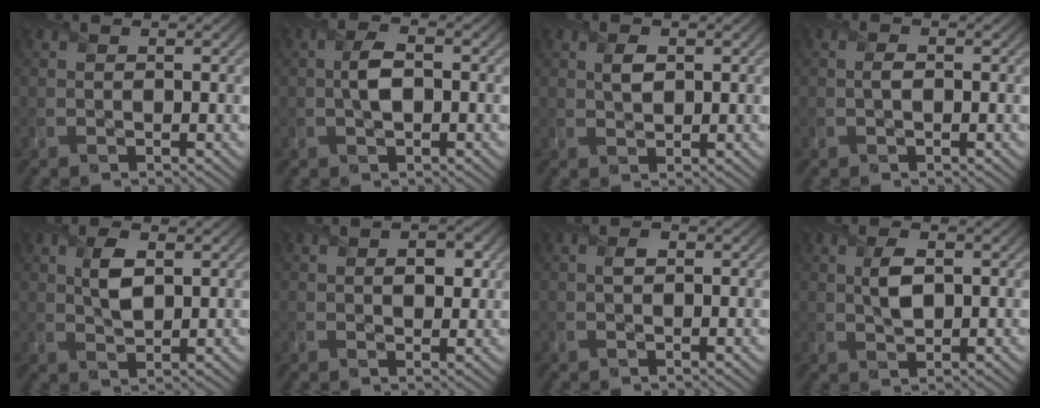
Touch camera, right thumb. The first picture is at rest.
{"total": 3.3, "force": [-0.1, 1.7, 2.8], "torque": [-0.058, 0.002, -0.005]}
{"total": 2.1, "force": [0.7, 1.3, 1.6], "torque": [-0.033, -0.002, 0.013]}
{"total": 1.0, "force": [-0.1, 0.6, 0.9], "torque": [-0.018, 0.001, -0.002]}
{"total": 4.0, "force": [1.1, 2.1, 3.1], "torque": [-0.069, 0.000, 0.023]}
{"total": 2.9, "force": [0.6, 1.9, 2.1], "torque": [-0.030, -0.004, 0.007]}
{"total": 0.9, "force": [0.0, 0.7, 0.6], "torque": [-0.009, 0.001, 0.000]}
{"total": 3.5, "force": [0.6, 1.9, 2.9], "torque": [-0.062, -0.002, 0.013]}